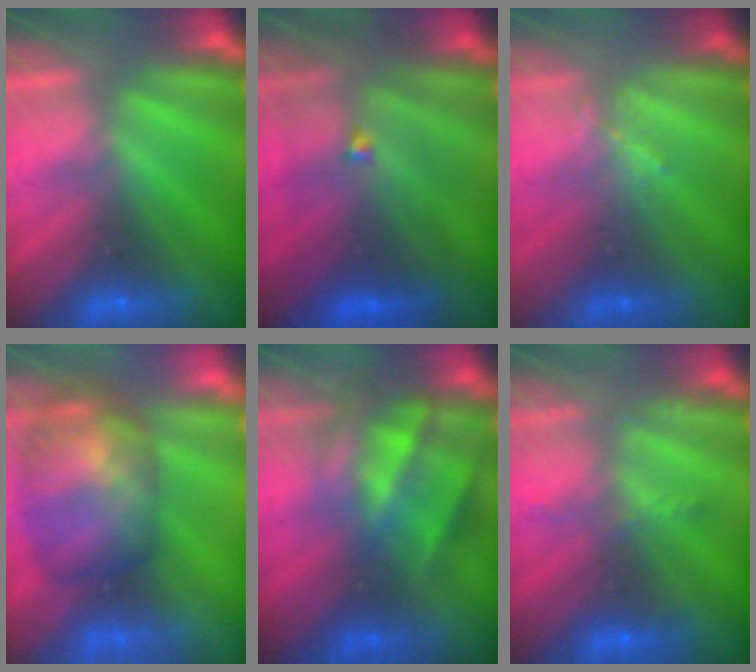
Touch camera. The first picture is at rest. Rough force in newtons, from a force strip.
{"total": 4.7}
{"total": 1.1}
{"total": 7.3}
{"total": 4.7}
{"total": 2.3}